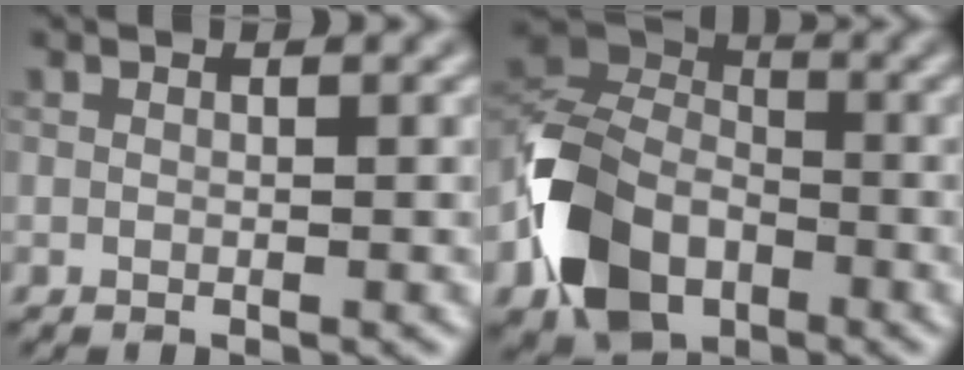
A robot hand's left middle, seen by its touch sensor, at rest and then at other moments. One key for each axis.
{"total": 9.0, "fx": -4.0, "fy": 6.5, "fz": 4.8, "tx": -0.101, "ty": 0.000, "tz": -0.091}